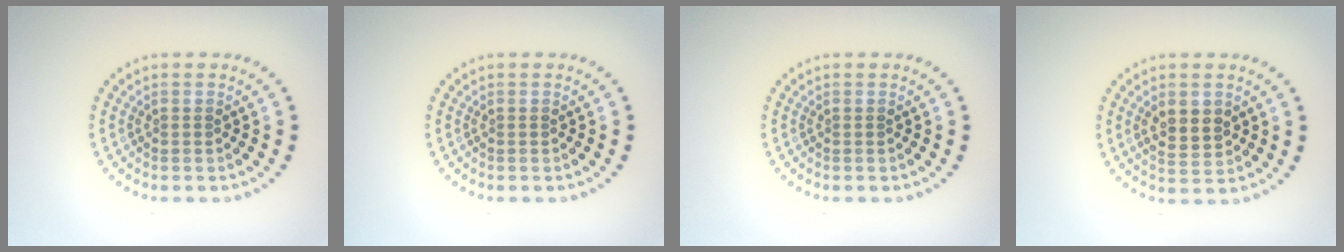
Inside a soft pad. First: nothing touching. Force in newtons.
{"total": 0.0}
{"total": 0.0}
{"total": 3.0, "press": 3.0, "slide": 0.1}